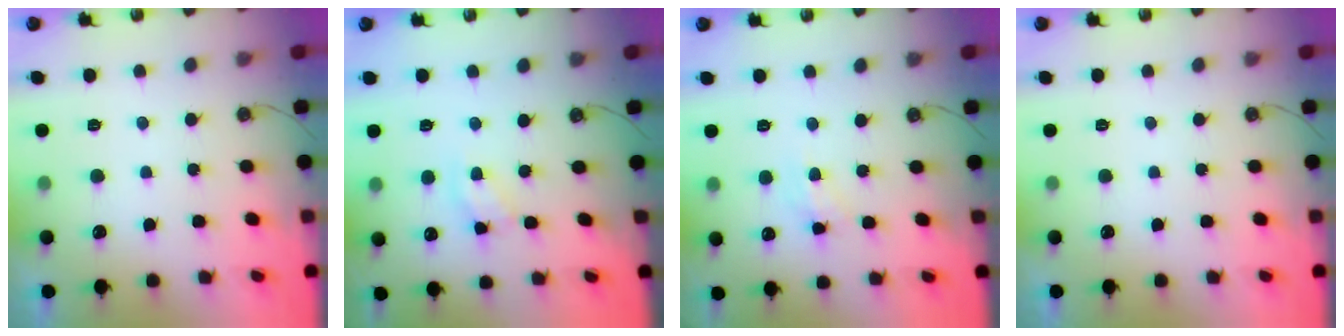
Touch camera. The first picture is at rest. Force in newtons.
{"total": 4.9, "press": 4.9, "slide": 0.6}
{"total": 4.9, "press": 4.9, "slide": 0.3}
{"total": 0.0}